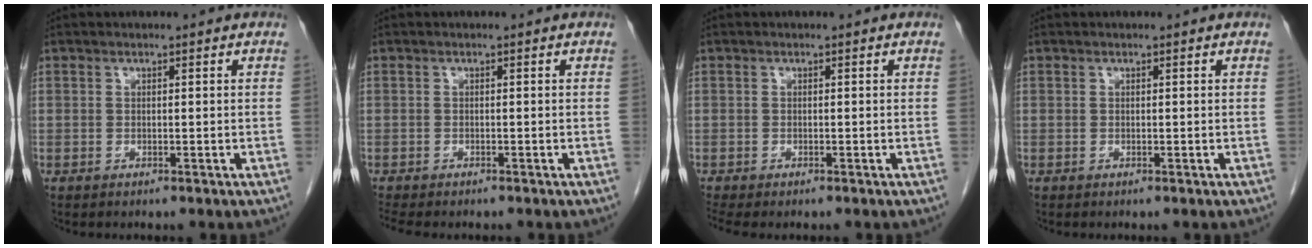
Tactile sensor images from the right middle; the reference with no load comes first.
{"total": 4.4, "force": [-3.8, 1.1, 1.9], "torque": [-0.029, -0.010, -0.058]}
{"total": 1.9, "force": [-1.6, 0.5, 0.9], "torque": [-0.015, -0.007, -0.023]}
{"total": 0.0}